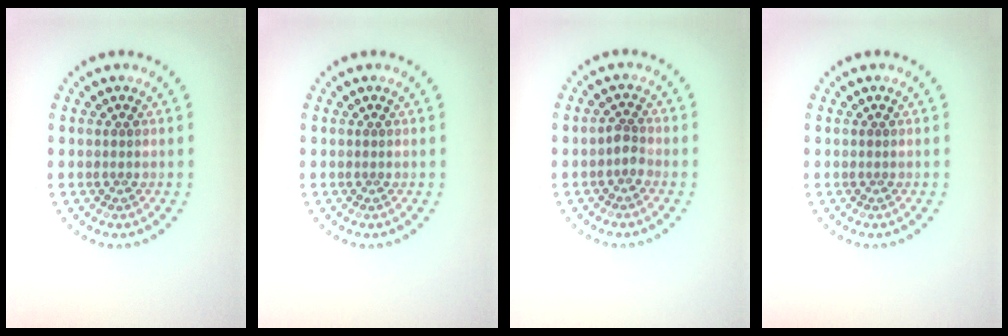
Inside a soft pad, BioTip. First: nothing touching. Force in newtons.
{"total": 0.0}
{"total": 1.4, "press": 1.1, "slide": 0.8}
{"total": 0.0}